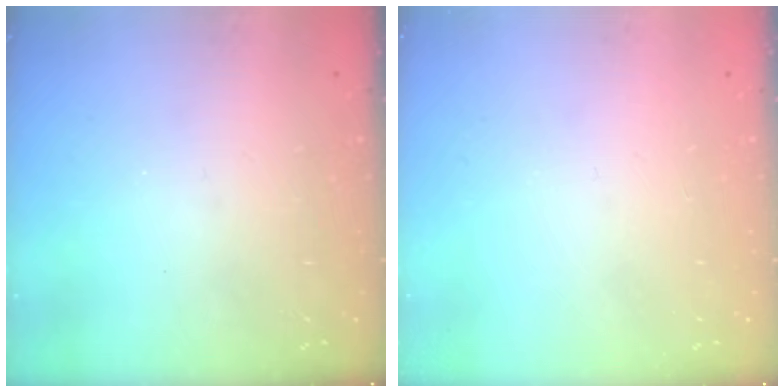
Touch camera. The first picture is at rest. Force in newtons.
{"total": 0.0}